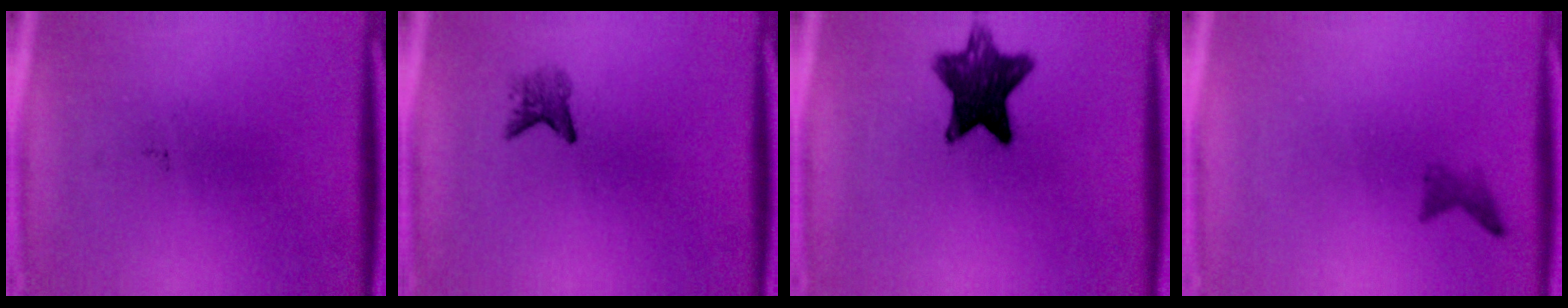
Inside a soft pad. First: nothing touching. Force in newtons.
{"total": 2.0}
{"total": 10.0}
{"total": 1.1}